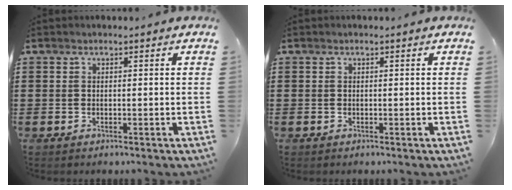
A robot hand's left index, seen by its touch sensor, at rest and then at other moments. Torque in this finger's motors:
{"motor_torque": [-0.27, 0.56, -0.35, -0.18]}